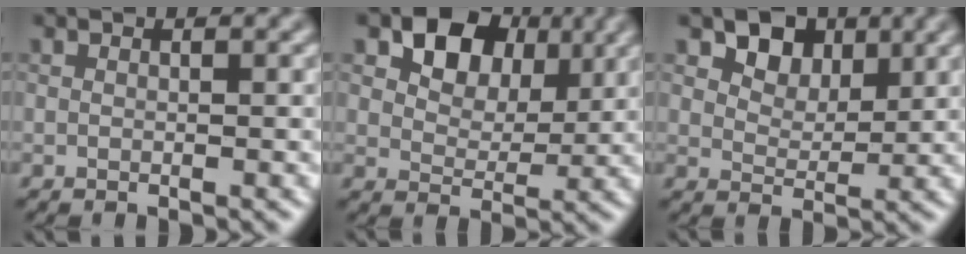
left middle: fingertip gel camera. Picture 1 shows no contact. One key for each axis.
{"total": 5.8, "fx": 2.5, "fy": 4.0, "fz": 3.3, "tx": -0.061, "ty": 0.003, "tz": 0.036}
{"total": 3.1, "fx": 1.7, "fy": 2.2, "fz": 1.4, "tx": -0.030, "ty": -0.006, "tz": 0.033}